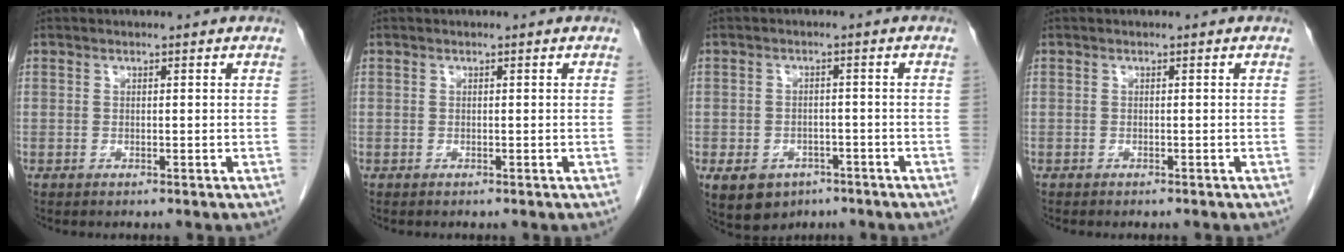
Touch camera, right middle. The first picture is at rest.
{"total": 0.0}
{"total": 11.3, "force": [-5.7, 8.7, 4.4], "torque": [-0.112, 0.002, -0.076]}
{"total": 1.9, "force": [-1.7, 0.5, 0.8], "torque": [-0.016, -0.004, -0.018]}